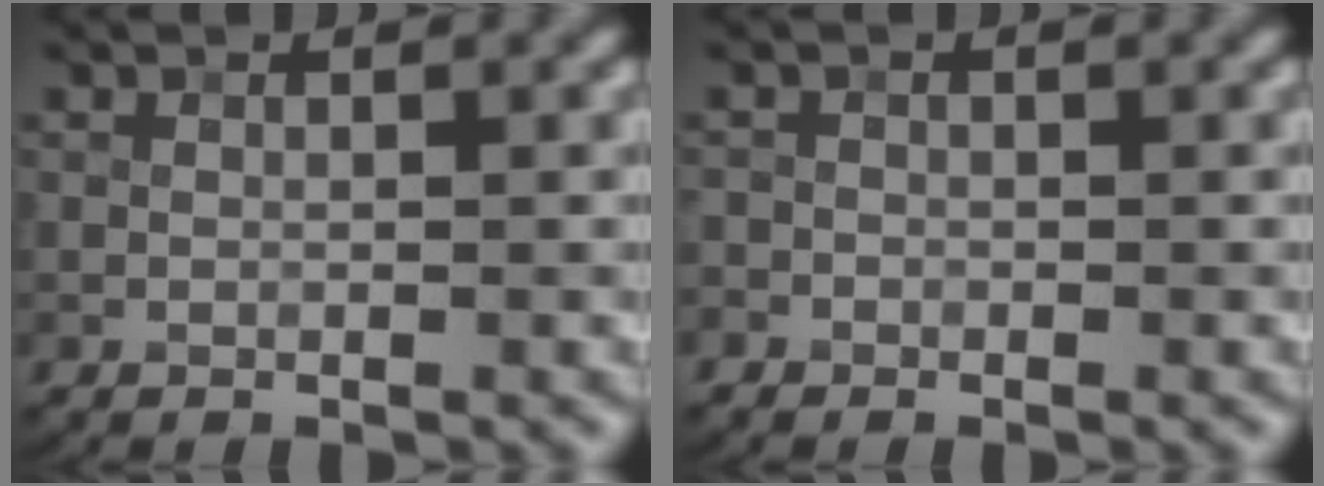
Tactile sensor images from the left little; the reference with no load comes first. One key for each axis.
{"total": 0.9, "fx": -0.5, "fy": 0.7, "fz": -0.1, "tx": 0.010, "ty": -0.006, "tz": -0.013}